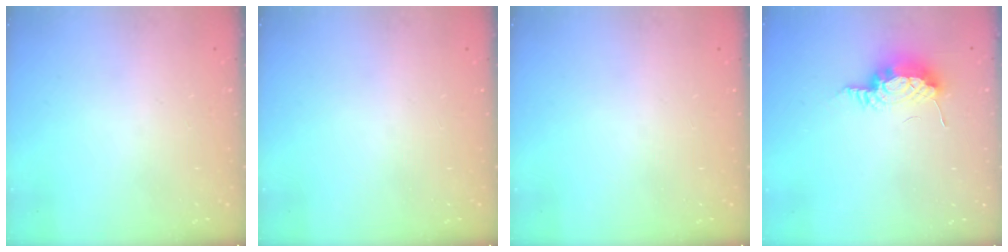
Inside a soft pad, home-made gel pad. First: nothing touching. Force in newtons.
{"total": 0.0}
{"total": 0.0}
{"total": 16.0, "press": 11.3, "slide": 11.4}